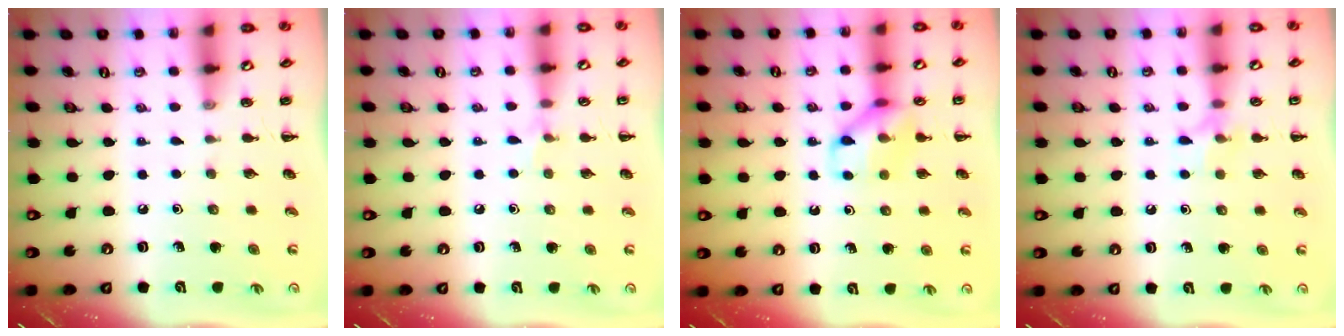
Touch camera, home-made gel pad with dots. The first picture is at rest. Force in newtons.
{"total": 3.7, "press": 3.5, "slide": 1.3}
{"total": 10.4, "press": 10.4, "slide": 0.3}
{"total": 7.0, "press": 6.9, "slide": 1.3}